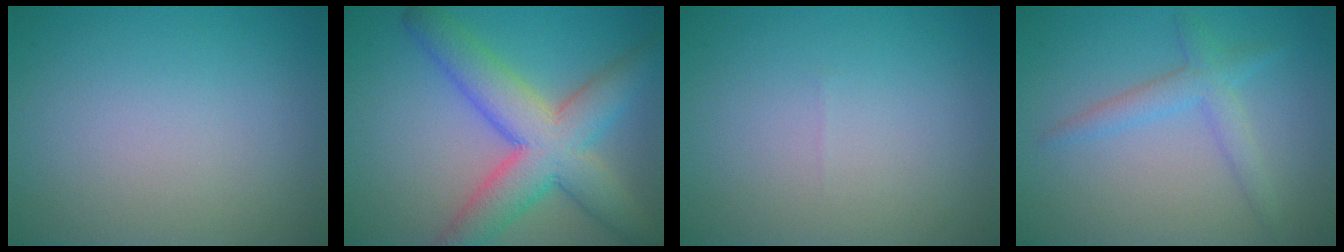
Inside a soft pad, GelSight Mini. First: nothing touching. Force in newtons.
{"total": 8.7, "press": 8.7, "slide": 0.5}
{"total": 0.0}
{"total": 2.5, "press": 2.5, "slide": 0.1}